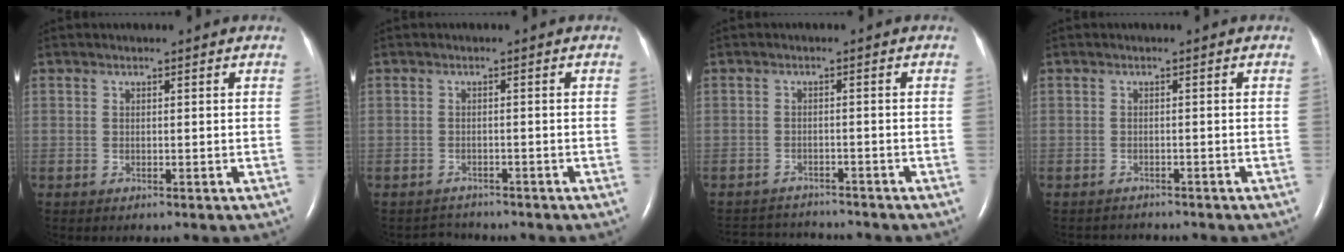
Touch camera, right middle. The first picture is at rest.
{"total": 2.2, "force": [-2.0, 0.5, -0.6], "torque": [0.006, -0.007, -0.031]}
{"total": 7.2, "force": [-7.1, 0.8, 0.8], "torque": [-0.017, 0.003, -0.105]}
{"total": 3.8, "force": [-3.8, 0.3, -0.4], "torque": [0.006, -0.002, -0.054]}